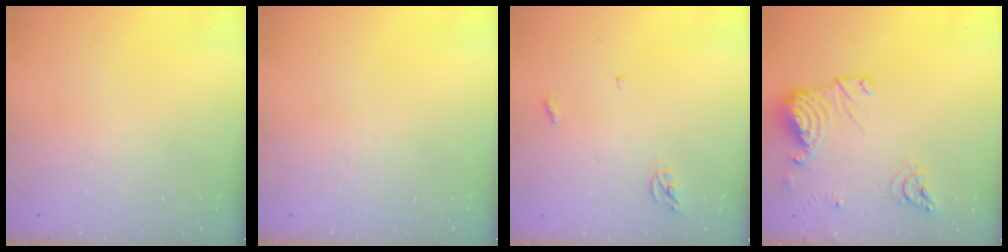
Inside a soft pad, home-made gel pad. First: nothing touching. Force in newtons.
{"total": 0.0}
{"total": 3.8, "press": 3.8, "slide": 0.3}
{"total": 15.2, "press": 15.1, "slide": 1.8}